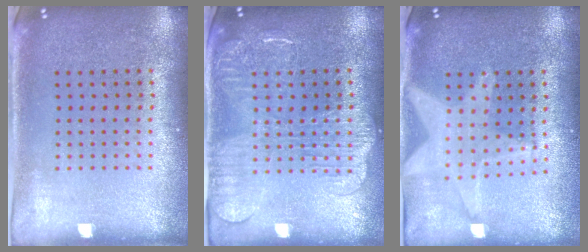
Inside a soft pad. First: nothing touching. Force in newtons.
{"total": 2.1, "press": 1.9, "slide": 0.9}
{"total": 1.9, "press": 1.6, "slide": 1.0}